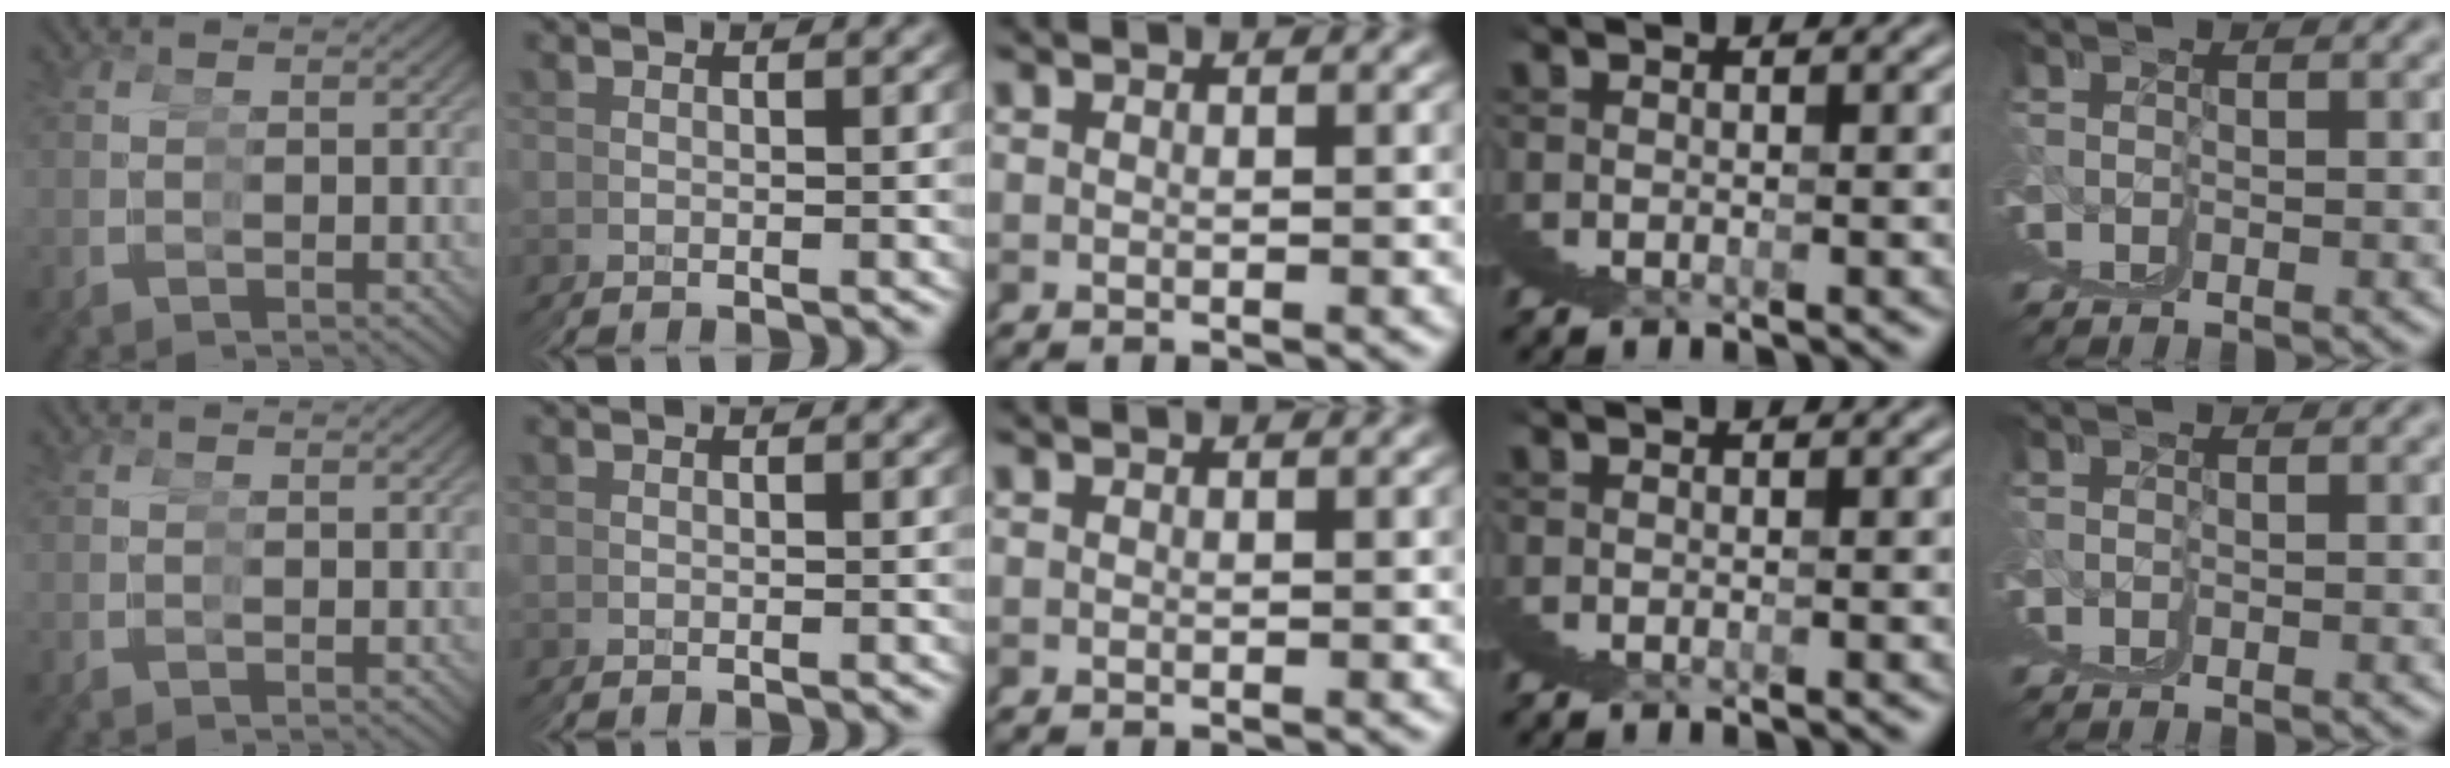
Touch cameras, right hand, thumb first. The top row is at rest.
{}